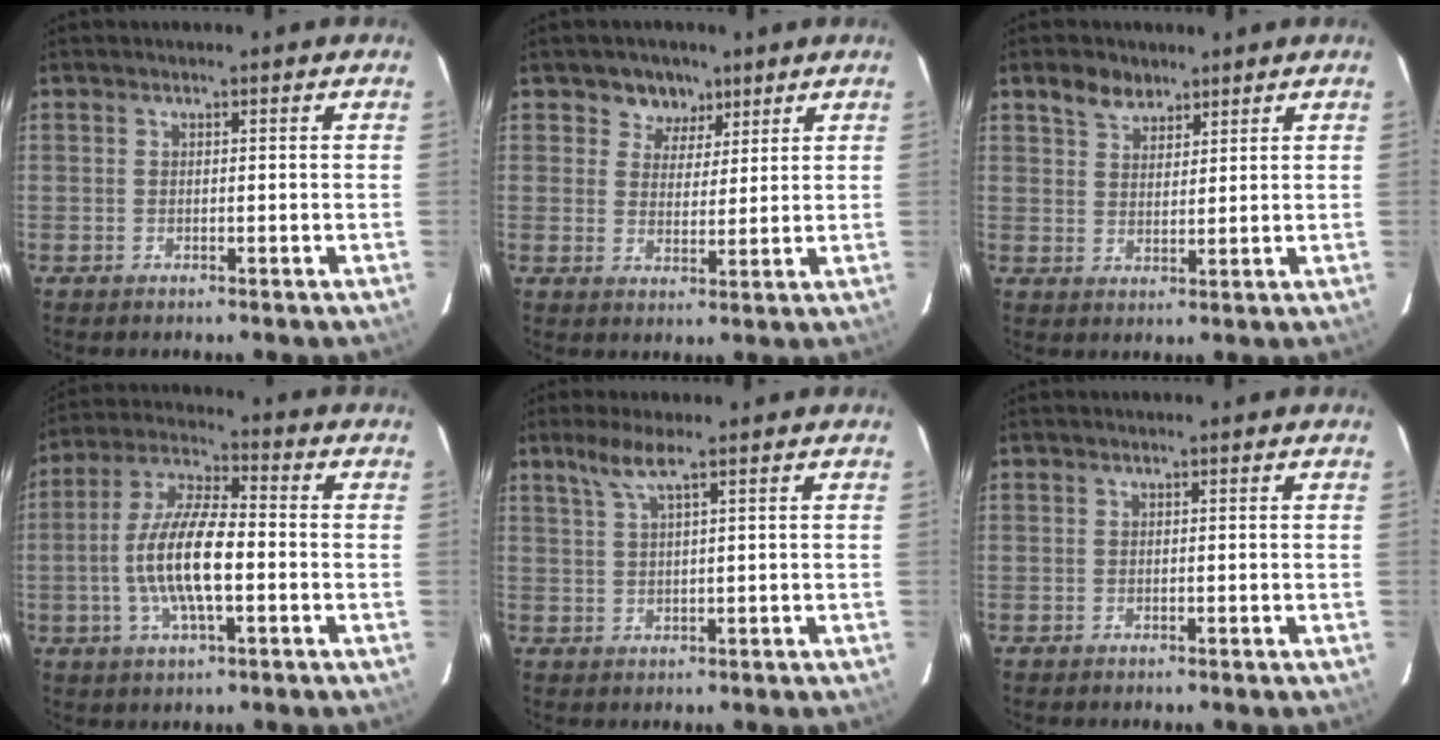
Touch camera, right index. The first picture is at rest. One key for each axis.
{"total": 5.3, "fx": 3.2, "fy": 4.1, "fz": 0.8, "tx": -0.004, "ty": 0.002, "tz": 0.050}
{"total": 4.9, "fx": 3.5, "fy": 2.9, "fz": 1.8, "tx": -0.029, "ty": 0.011, "tz": 0.063}
{"total": 12.7, "fx": -2.3, "fy": 3.7, "fz": 11.9, "tx": -0.242, "ty": 0.004, "tz": -0.047}
{"total": 3.7, "fx": 2.4, "fy": -0.2, "fz": 2.8, "tx": -0.060, "ty": 0.003, "tz": 0.050}
{"total": 0.0}